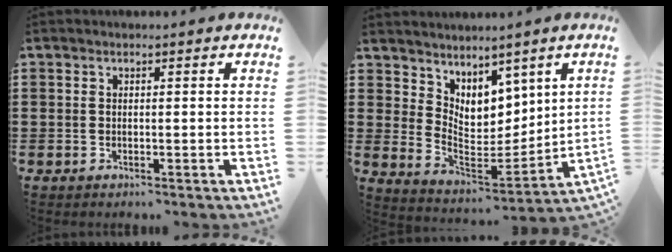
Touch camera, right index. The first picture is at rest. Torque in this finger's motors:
{"motor_torque": [0.45, -0.13, 0.43, 0.05]}